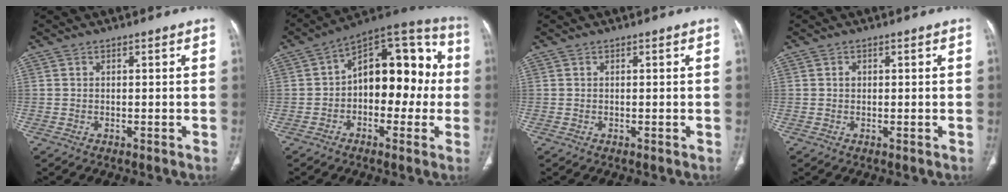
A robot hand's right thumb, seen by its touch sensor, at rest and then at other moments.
{"total": 17.2, "force": [0.0, 10.4, 13.7], "torque": [-0.136, 0.053, -0.015]}
{"total": 0.0}
{"total": 0.8, "force": [0.1, 0.7, 0.4], "torque": [-0.004, 0.002, 0.002]}